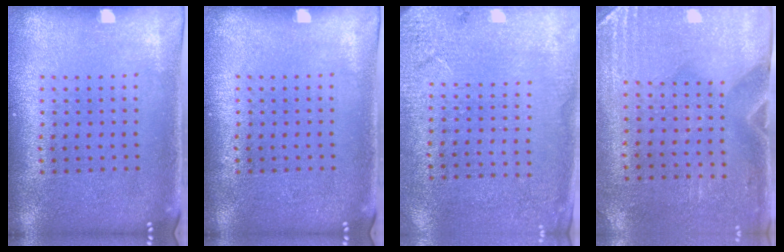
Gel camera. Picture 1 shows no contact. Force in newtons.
{"total": 0.0}
{"total": 2.6, "press": 2.4, "slide": 1.1}
{"total": 2.9, "press": 2.5, "slide": 1.5}